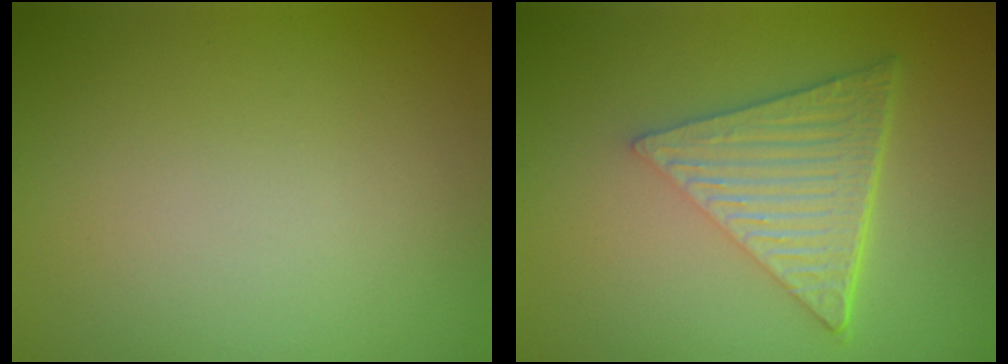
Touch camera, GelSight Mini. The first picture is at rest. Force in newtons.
{"total": 6.7, "press": 4.5, "slide": 5.0}